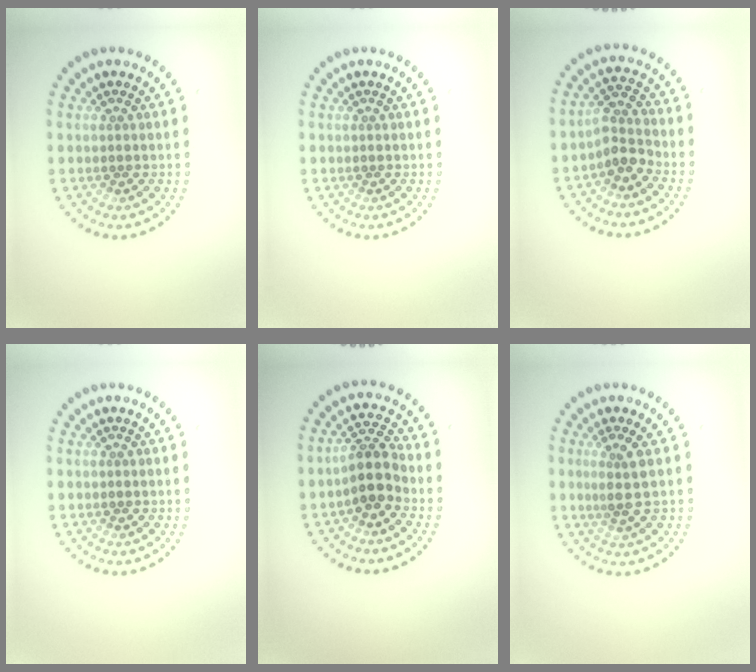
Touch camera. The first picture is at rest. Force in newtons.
{"total": 0.0}
{"total": 2.5, "press": 2.0, "slide": 1.5}
{"total": 0.0}
{"total": 3.2, "press": 2.7, "slide": 1.7}
{"total": 2.3, "press": 1.7, "slide": 1.6}